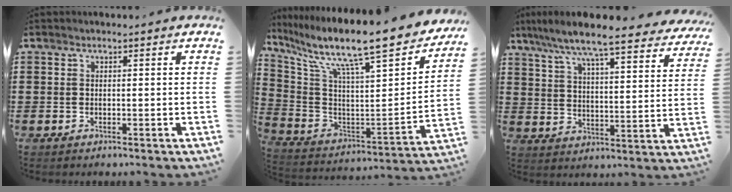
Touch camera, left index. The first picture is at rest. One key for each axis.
{"total": 12.9, "fx": 10.2, "fy": 1.0, "fz": 7.8, "tx": -0.153, "ty": -0.084, "tz": 0.155}
{"total": 7.7, "fx": 6.9, "fy": -0.3, "fz": 3.4, "tx": -0.097, "ty": -0.045, "tz": 0.113}